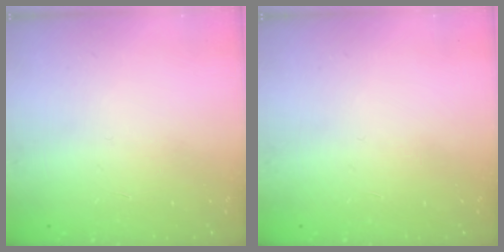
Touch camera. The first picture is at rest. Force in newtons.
{"total": 0.0}